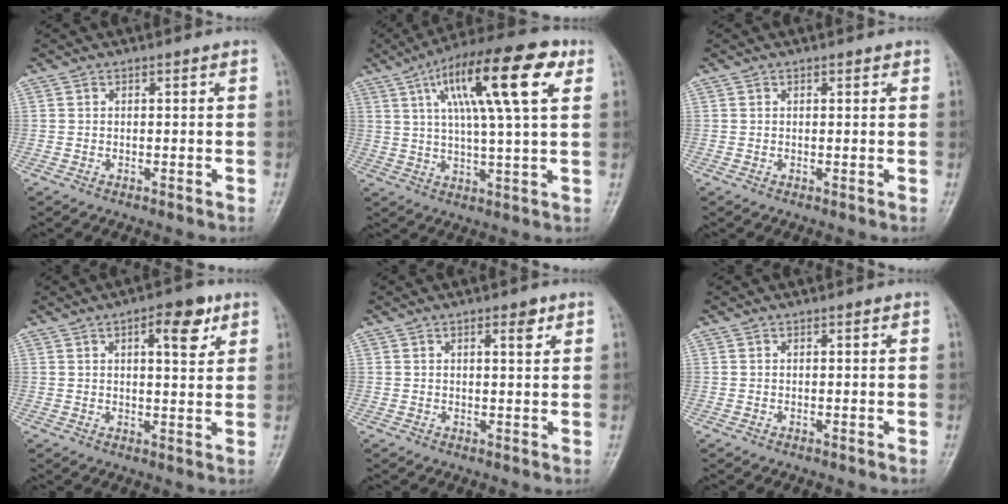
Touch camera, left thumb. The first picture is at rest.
{"total": 18.5, "force": [7.2, 4.5, 16.4], "torque": [-0.260, 0.006, 0.109]}
{"total": 0.8, "force": [0.5, 0.4, 0.3], "torque": [0.000, -0.003, 0.004]}
{"total": 5.8, "force": [2.9, 2.2, 4.5], "torque": [-0.048, -0.012, 0.037]}
{"total": 2.7, "force": [1.4, 0.9, 2.1], "torque": [-0.022, -0.005, 0.020]}
{"total": 0.0}